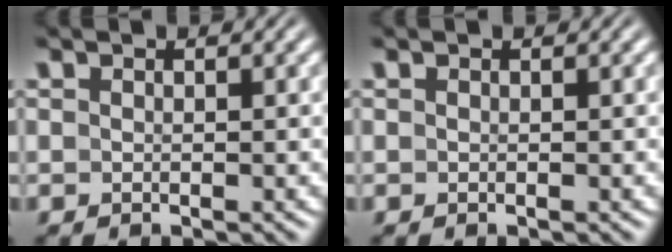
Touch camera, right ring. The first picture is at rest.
{"total": 0.0}